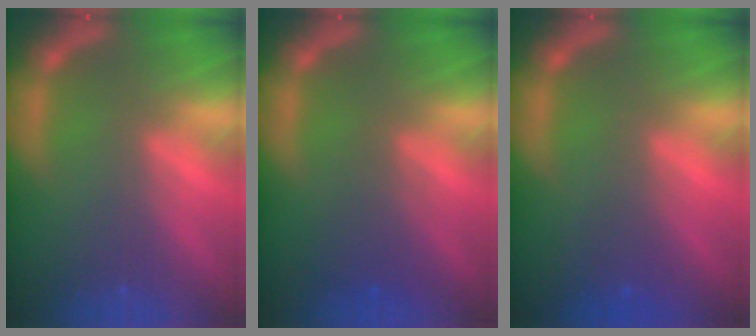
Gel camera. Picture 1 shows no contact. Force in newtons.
{"total": 2.4}
{"total": 1.5}